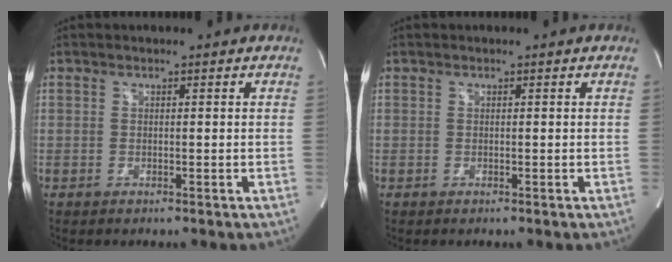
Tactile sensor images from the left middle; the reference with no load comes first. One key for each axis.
{"total": 0.0}